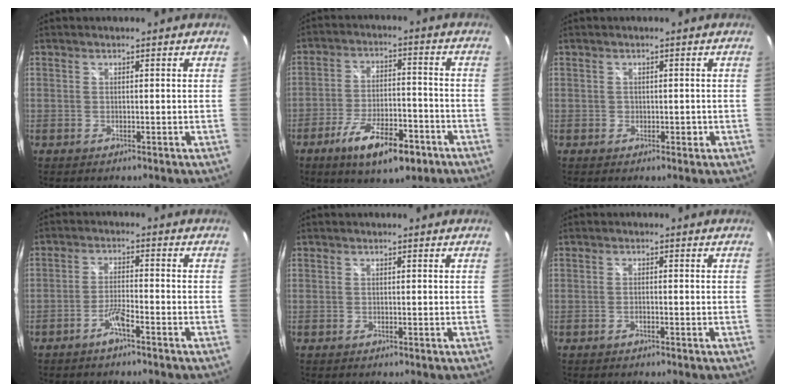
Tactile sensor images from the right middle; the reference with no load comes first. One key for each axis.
{"total": 12.8, "fx": -7.6, "fy": 4.6, "fz": 9.3, "tx": -0.178, "ty": -0.010, "tz": -0.121}
{"total": 1.1, "fx": -0.4, "fy": 1.0, "fz": 0.3, "tx": -0.003, "ty": -0.003, "tz": -0.005}
{"total": 3.6, "fx": -2.6, "fy": 0.1, "fz": 2.4, "tx": -0.063, "ty": 0.004, "tz": -0.050}
{"total": 0.0}
{"total": 0.9, "fx": -0.7, "fy": 0.1, "fz": 0.6, "tx": -0.012, "ty": 0.001, "tz": -0.014}